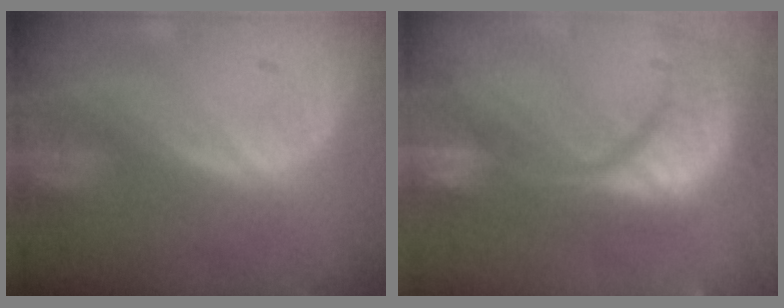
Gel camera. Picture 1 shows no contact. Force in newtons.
{"total": 15.3, "press": 12.1, "slide": 9.4}